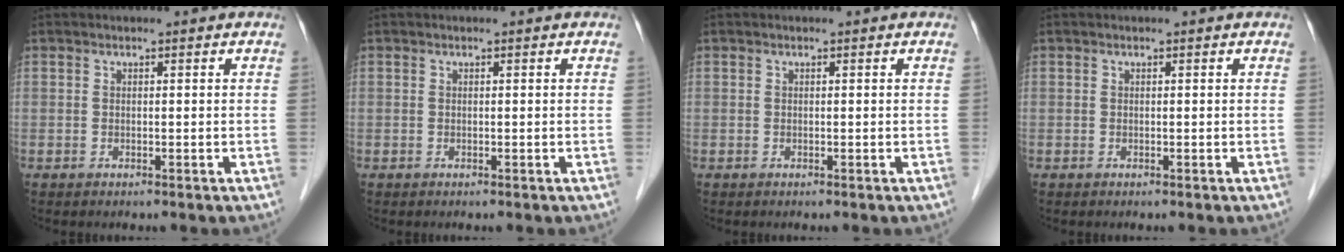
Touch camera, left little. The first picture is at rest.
{"total": 0.0}
{"total": 0.0}
{"total": 0.0}